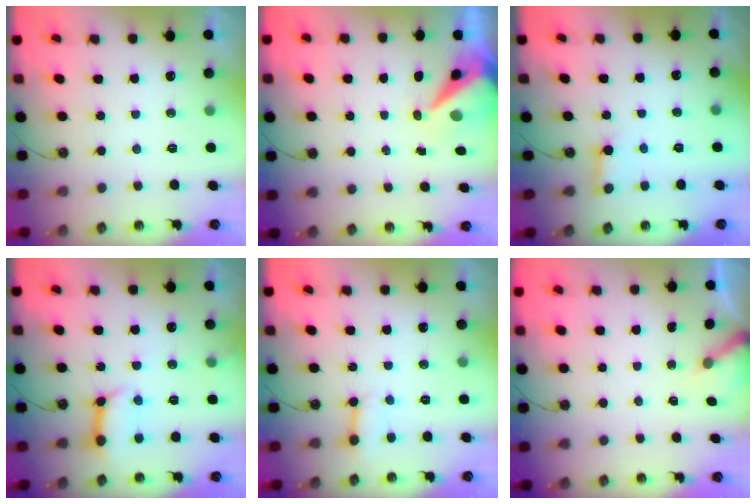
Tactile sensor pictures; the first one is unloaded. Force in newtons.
{"total": 8.6, "press": 8.5, "slide": 1.0}
{"total": 2.7, "press": 2.7, "slide": 0.1}
{"total": 11.1, "press": 11.0, "slide": 1.0}
{"total": 6.2, "press": 6.2, "slide": 0.5}
{"total": 2.5, "press": 2.5, "slide": 0.3}